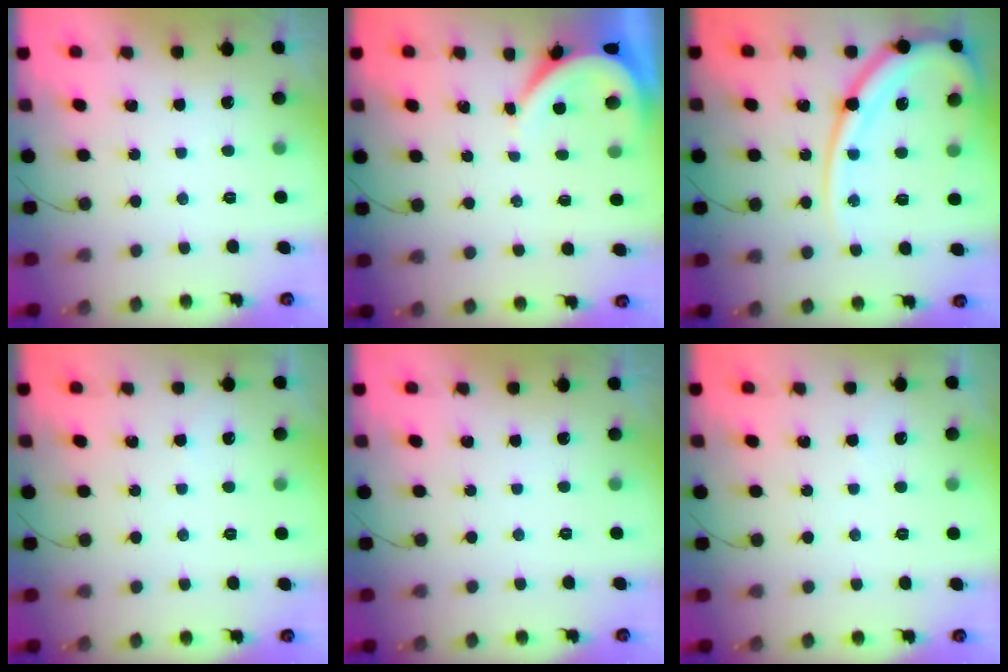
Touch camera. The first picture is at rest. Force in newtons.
{"total": 3.5, "press": 3.5, "slide": 0.4}
{"total": 15.5, "press": 15.4, "slide": 1.4}
{"total": 1.2, "press": 1.2, "slide": 0.3}
{"total": 0.0}
{"total": 1.2, "press": 1.2, "slide": 0.3}